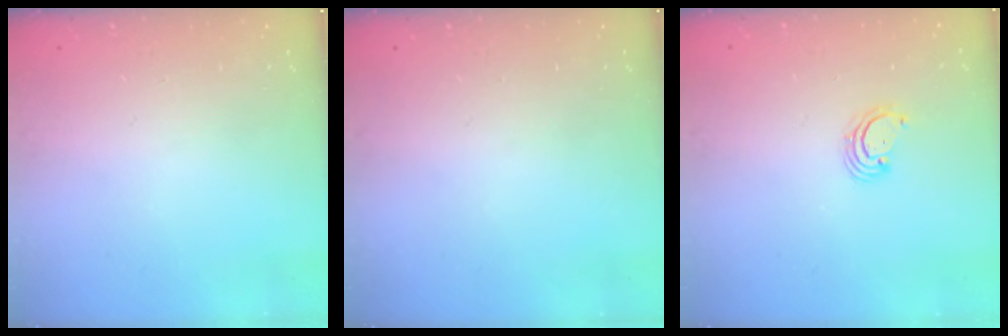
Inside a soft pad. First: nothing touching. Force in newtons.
{"total": 0.0}
{"total": 2.8, "press": 2.8, "slide": 0.3}